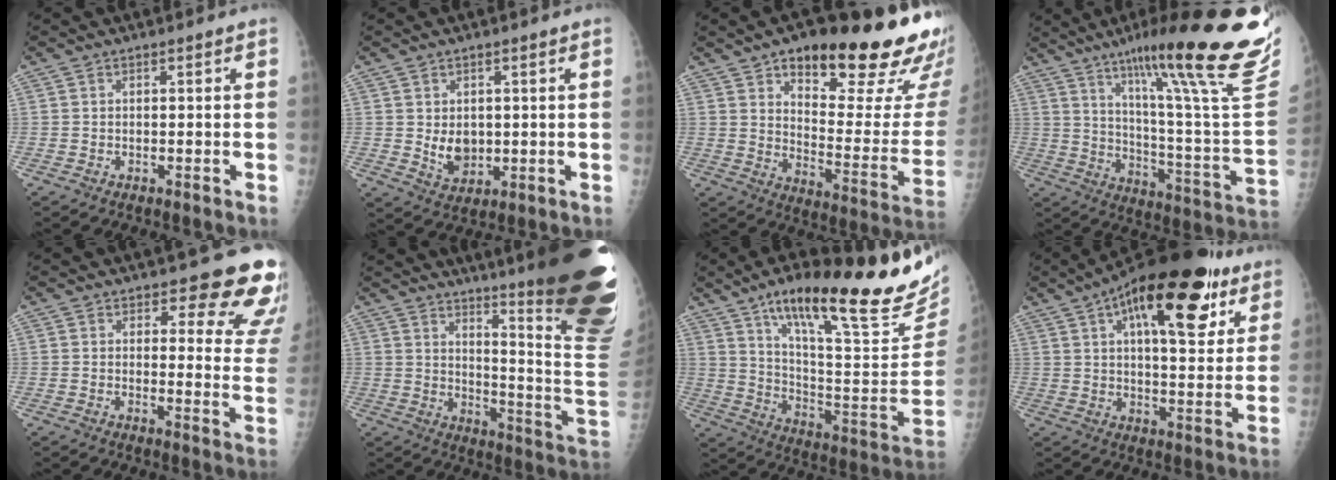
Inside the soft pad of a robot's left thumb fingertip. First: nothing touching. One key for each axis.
{"total": 5.3, "fx": 0.5, "fy": 4.0, "fz": 3.5, "tx": -0.038, "ty": -0.012, "tz": 0.024}
{"total": 28.9, "fx": 17.1, "fy": 9.5, "fz": 21.3, "tx": -0.246, "ty": -0.065, "tz": 0.244}
{"total": 31.5, "fx": 21.6, "fy": 2.9, "fz": 22.8, "tx": -0.303, "ty": -0.112, "tz": 0.316}
{"total": 14.6, "fx": 11.7, "fy": 4.8, "fz": 7.3, "tx": -0.033, "ty": -0.078, "tz": 0.115}
{"total": 30.3, "fx": 19.3, "fy": 3.6, "fz": 23.0, "tx": -0.215, "ty": -0.125, "tz": 0.255}
{"total": 30.2, "fx": 19.8, "fy": 6.7, "fz": 21.8, "tx": -0.295, "ty": -0.076, "tz": 0.304}
{"total": 24.7, "fx": 12.6, "fy": 9.8, "fz": 18.9, "tx": -0.258, "ty": -0.010, "tz": 0.184}